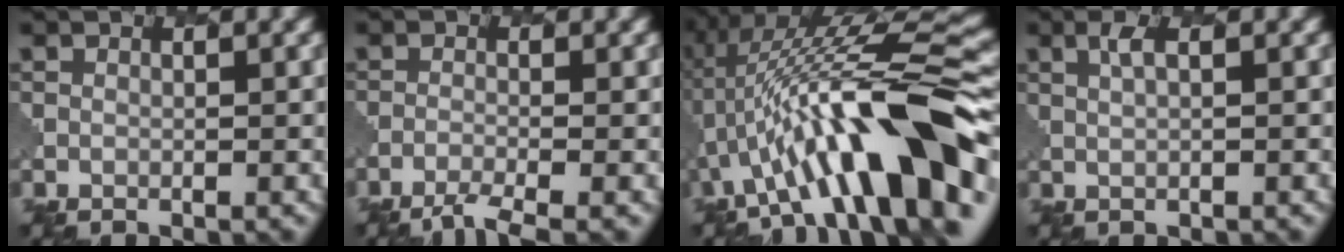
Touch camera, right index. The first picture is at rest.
{"total": 2.7, "force": [-2.0, 0.4, 1.8], "torque": [-0.030, -0.003, -0.048]}
{"total": 13.3, "force": [-2.7, 3.1, 12.7], "torque": [-0.200, 0.030, -0.034]}
{"total": 1.8, "force": [1.0, 0.4, 1.5], "torque": [-0.028, 0.004, 0.018]}